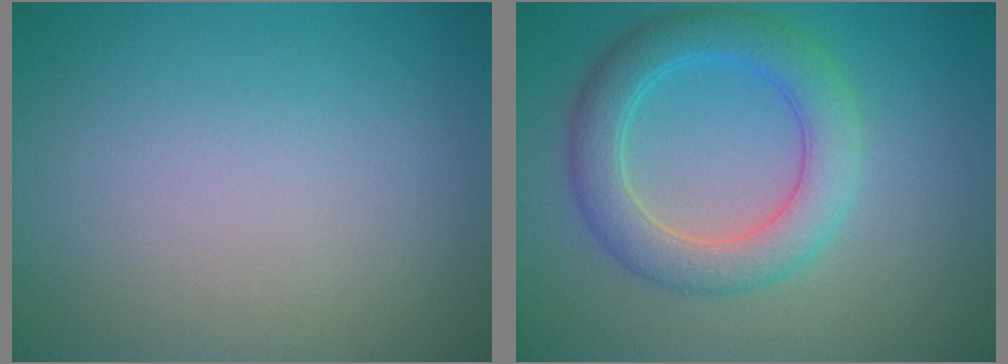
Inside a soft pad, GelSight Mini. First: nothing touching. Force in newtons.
{"total": 5.0, "press": 5.0, "slide": 0.2}